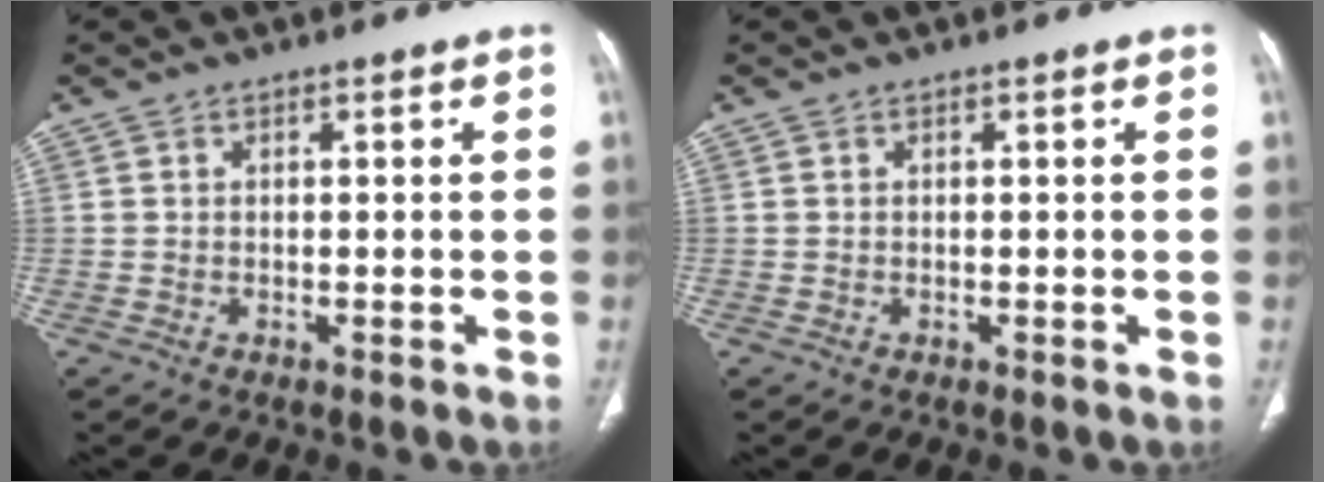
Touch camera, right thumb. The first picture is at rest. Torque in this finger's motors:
{"motor_torque": [0.00, 0.00, -0.02, 0.01, 0.00]}